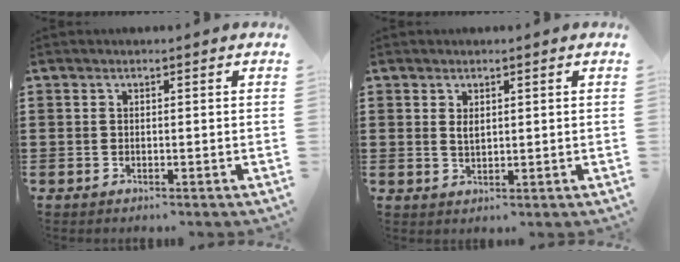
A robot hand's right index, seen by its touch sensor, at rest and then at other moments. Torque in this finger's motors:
{"motor_torque": [-0.11, 0.20, 0.00, 0.01]}